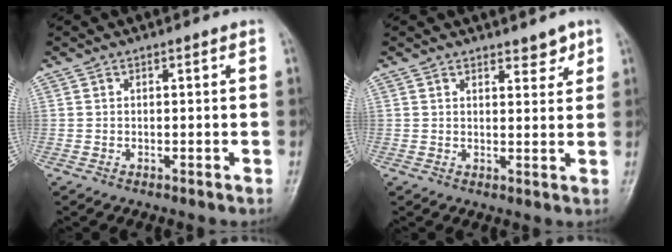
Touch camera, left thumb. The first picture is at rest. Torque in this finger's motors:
{"motor_torque": [0.09, 0.05, -0.30, -0.17, 0.05]}